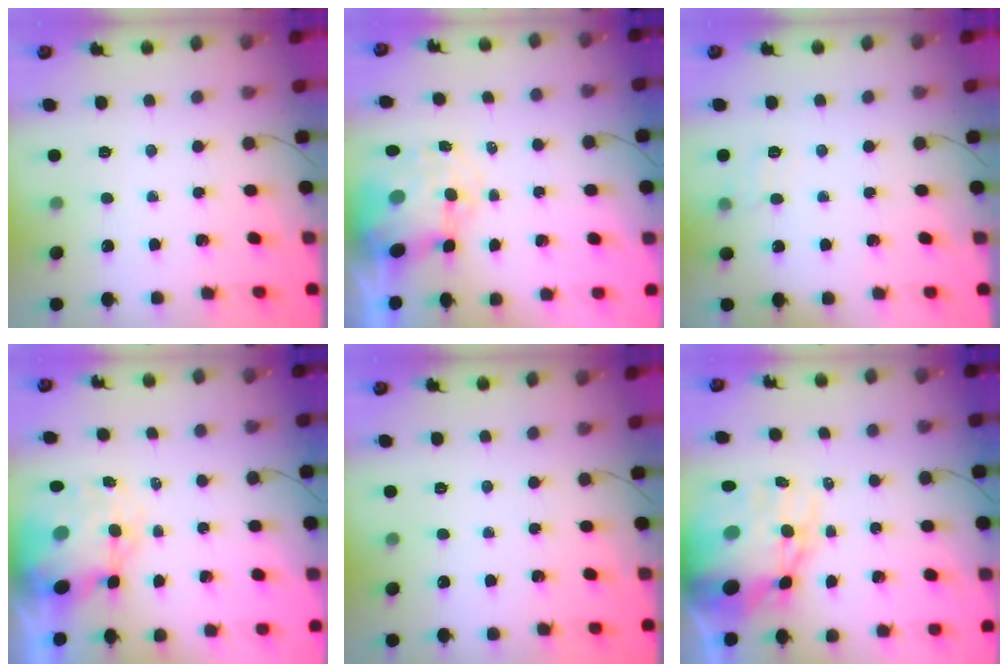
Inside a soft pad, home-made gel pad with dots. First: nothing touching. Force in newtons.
{"total": 9.1, "press": 8.8, "slide": 2.3}
{"total": 4.5, "press": 4.1, "slide": 1.9}
{"total": 9.3, "press": 9.0, "slide": 2.4}
{"total": 0.0}
{"total": 18.9, "press": 18.4, "slide": 4.6}